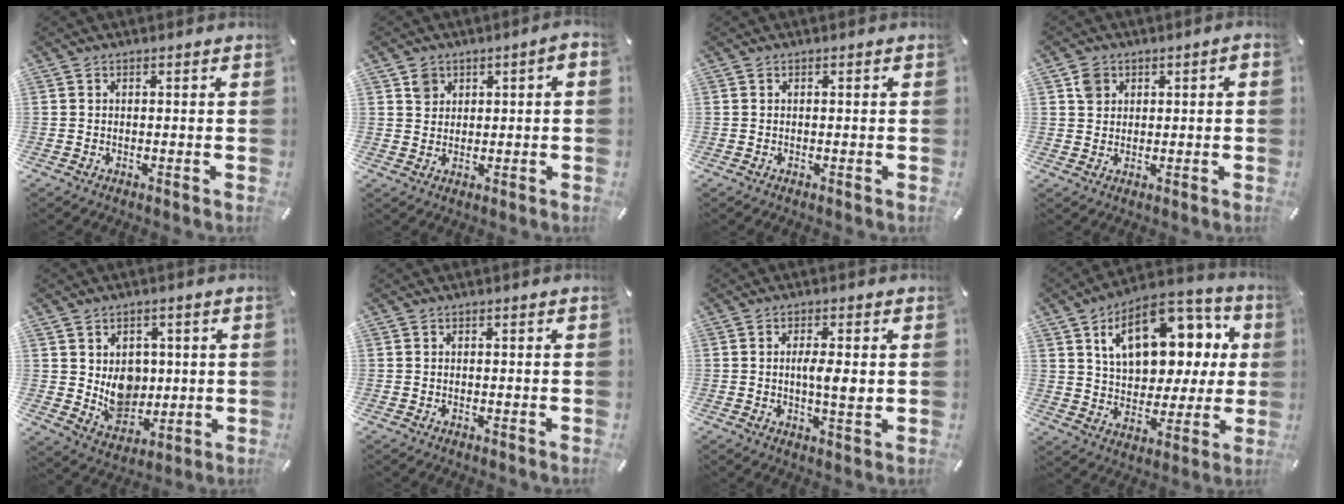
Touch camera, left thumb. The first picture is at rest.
{"total": 3.3, "force": [1.1, 2.9, 1.1], "torque": [-0.011, 0.001, 0.015]}
{"total": 0.0}
{"total": 3.4, "force": [1.0, 3.0, 1.2], "torque": [-0.012, 0.001, 0.014]}
{"total": 9.0, "force": [1.9, 8.0, 3.5], "torque": [-0.036, -0.017, 0.044]}
{"total": 0.0}
{"total": 5.8, "force": [0.4, 1.5, 5.6], "torque": [-0.098, -0.005, 0.003]}
{"total": 18.9, "force": [7.7, 11.7, 12.6], "torque": [-0.203, -0.019, 0.136]}